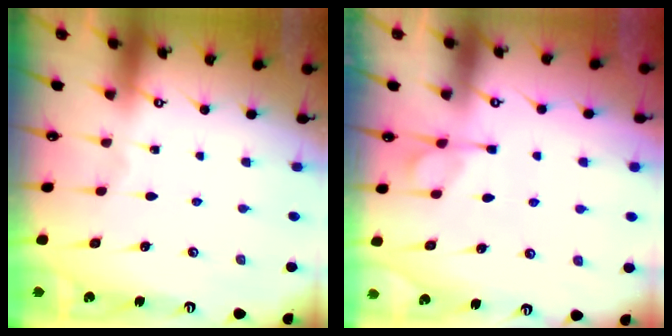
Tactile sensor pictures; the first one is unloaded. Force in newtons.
{"total": 1.1, "press": 0.0, "slide": 1.0}